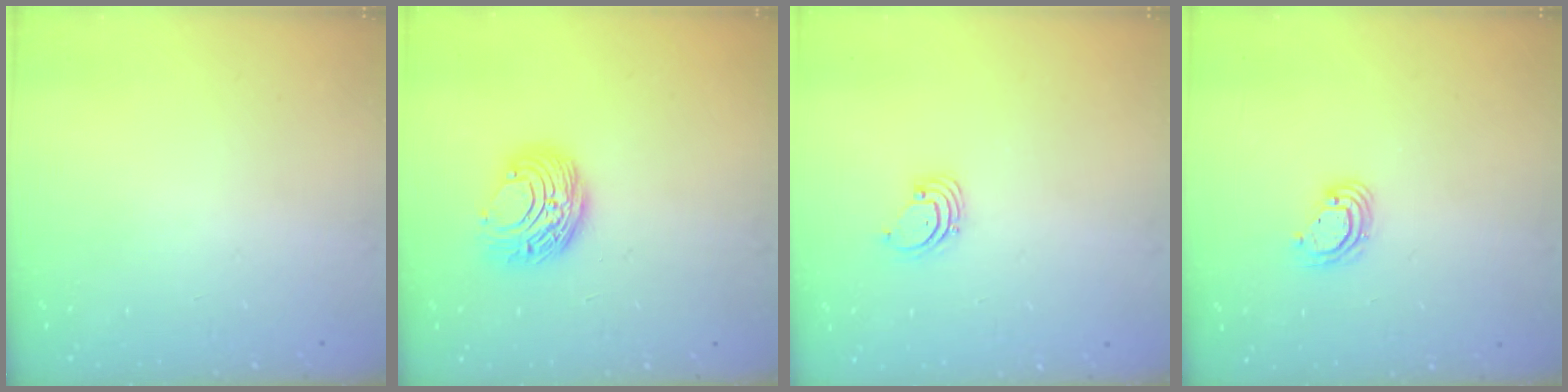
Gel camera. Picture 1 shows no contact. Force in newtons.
{"total": 8.9, "press": 8.9, "slide": 0.5}
{"total": 1.5, "press": 1.5, "slide": 0.1}
{"total": 5.7, "press": 5.7, "slide": 0.5}